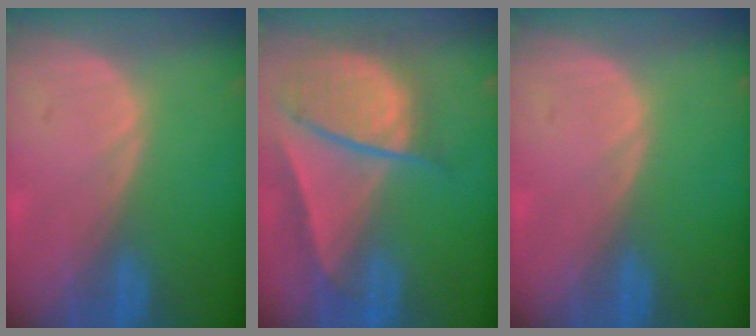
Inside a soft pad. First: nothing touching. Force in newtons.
{"total": 9.4, "press": 8.1, "slide": 4.7}
{"total": 0.0}